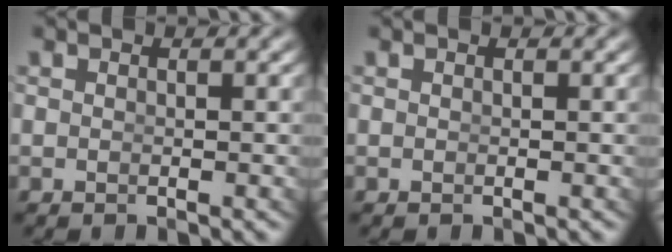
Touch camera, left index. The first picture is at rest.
{"total": 0.0}